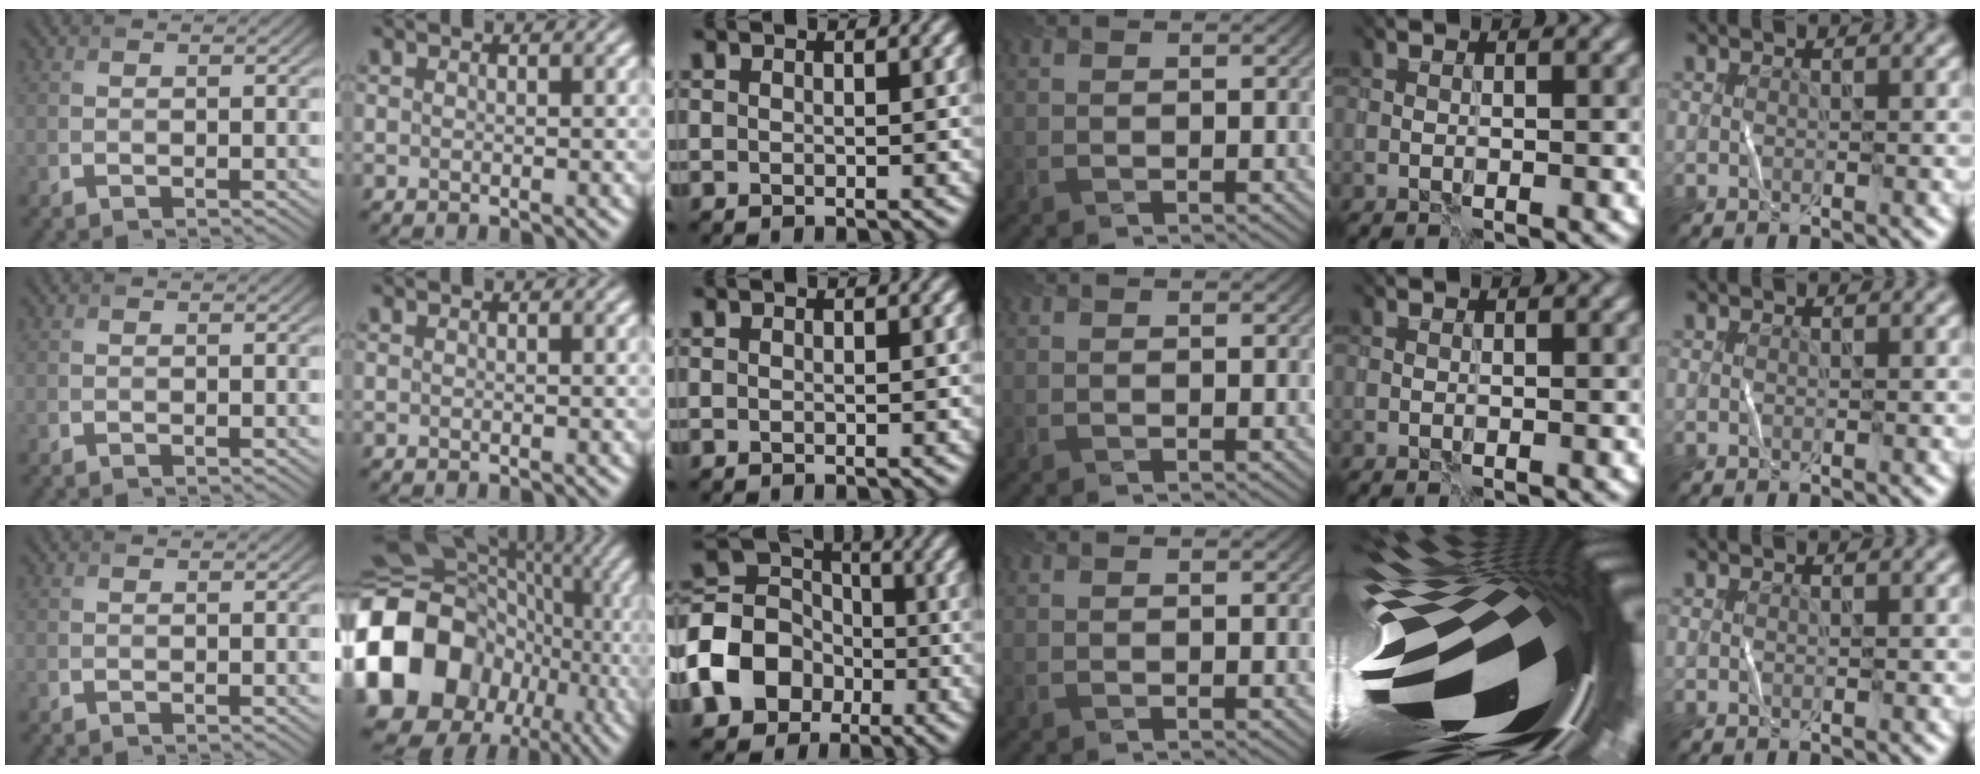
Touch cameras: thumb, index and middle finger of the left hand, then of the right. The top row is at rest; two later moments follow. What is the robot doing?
{"motion": "fold", "object": "coffee filter"}